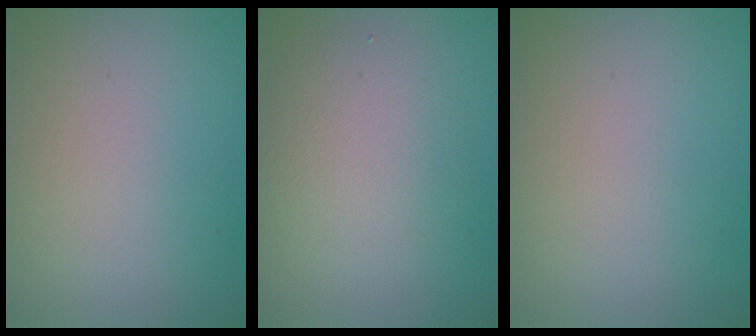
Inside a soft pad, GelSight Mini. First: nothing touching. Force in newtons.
{"total": 3.5, "press": 3.5, "slide": 0.2}
{"total": 0.0}